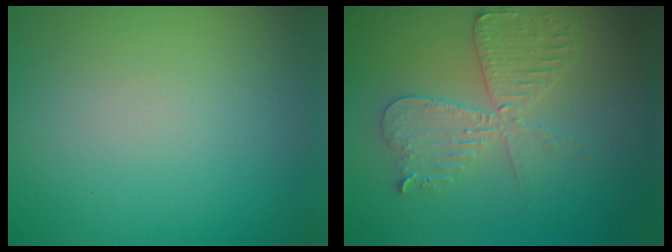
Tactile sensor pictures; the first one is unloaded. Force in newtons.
{"total": 3.9, "press": 3.9, "slide": 0.6}